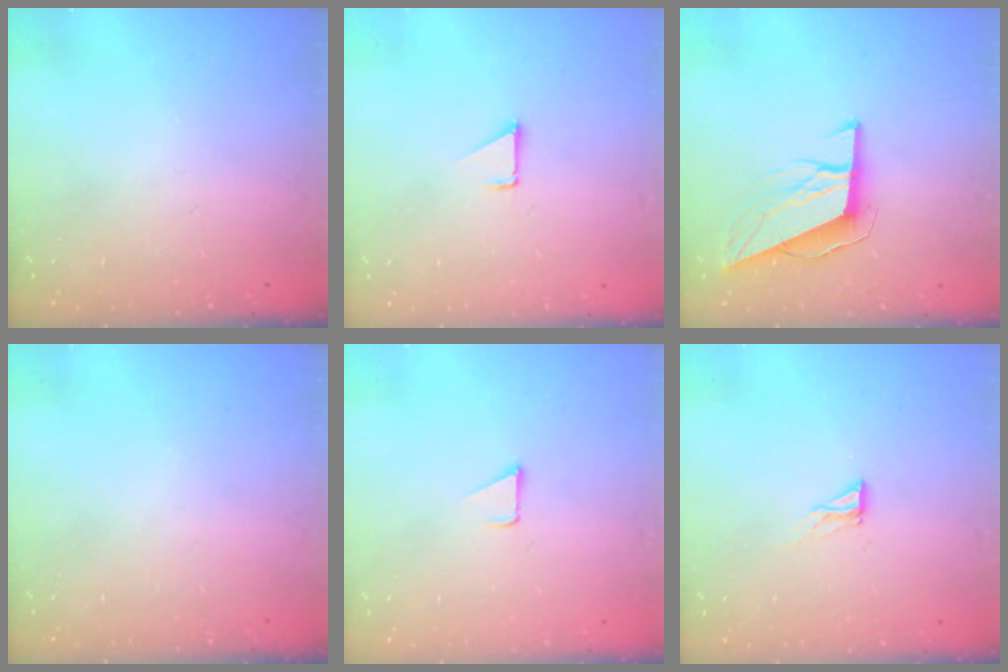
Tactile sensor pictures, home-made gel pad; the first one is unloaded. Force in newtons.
{"total": 1.0, "press": 1.0, "slide": 0.1}
{"total": 10.1, "press": 9.7, "slide": 2.8}
{"total": 0.0}
{"total": 1.7, "press": 1.7, "slide": 0.1}
{"total": 3.8, "press": 3.8, "slide": 0.4}